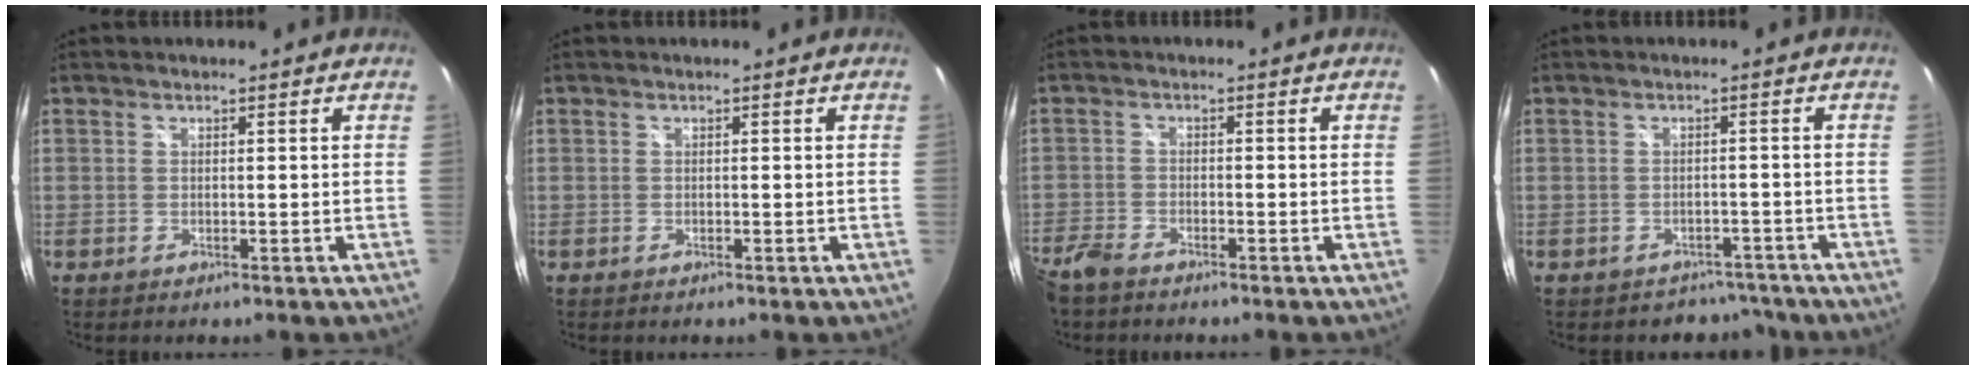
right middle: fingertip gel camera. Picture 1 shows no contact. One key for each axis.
{"total": 0.0}
{"total": 5.9, "fx": -4.8, "fy": 2.4, "fz": 2.4, "tx": -0.074, "ty": -0.017, "tz": -0.100}
{"total": 5.3, "fx": -4.2, "fy": 3.2, "fz": 0.1, "tx": -0.005, "ty": 0.014, "tz": -0.054}